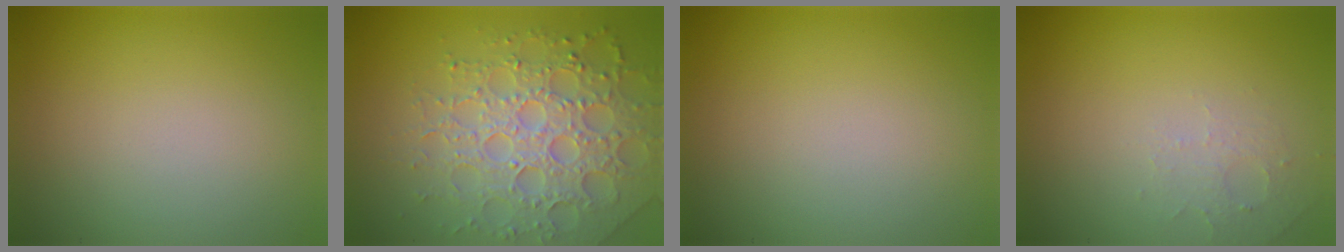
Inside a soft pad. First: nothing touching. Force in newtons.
{"total": 6.9, "press": 6.7, "slide": 1.6}
{"total": 0.0}
{"total": 1.6, "press": 1.5, "slide": 0.4}